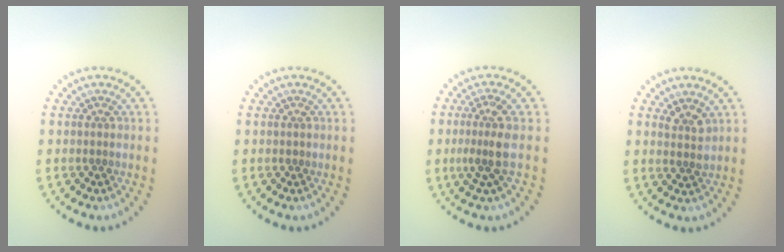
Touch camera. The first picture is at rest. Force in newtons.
{"total": 0.5, "press": 0.4, "slide": 0.4}
{"total": 2.7, "press": 2.2, "slide": 1.5}
{"total": 1.3, "press": 1.1, "slide": 0.6}